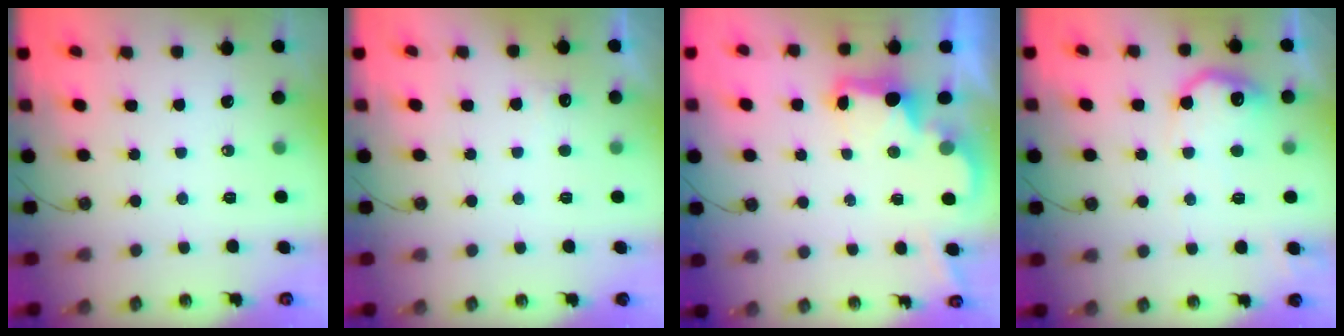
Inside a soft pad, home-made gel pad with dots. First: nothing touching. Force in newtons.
{"total": 4.8, "press": 4.7, "slide": 1.1}
{"total": 3.0, "press": 2.9, "slide": 0.6}
{"total": 12.0, "press": 12.0, "slide": 0.4}